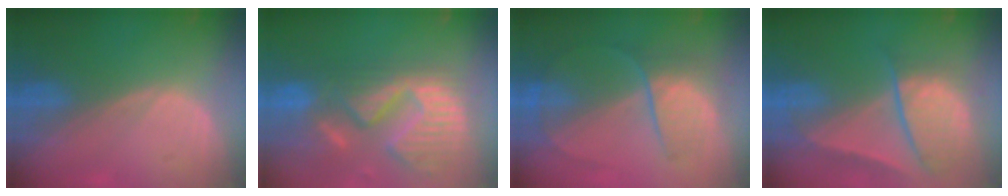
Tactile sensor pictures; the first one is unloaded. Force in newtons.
{"total": 14.4, "press": 12.0, "slide": 8.0}
{"total": 6.7, "press": 6.6, "slide": 1.5}
{"total": 10.1, "press": 8.3, "slide": 5.7}